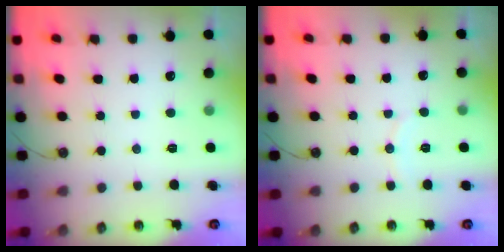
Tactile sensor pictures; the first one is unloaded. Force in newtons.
{"total": 3.7, "press": 3.7, "slide": 0.2}